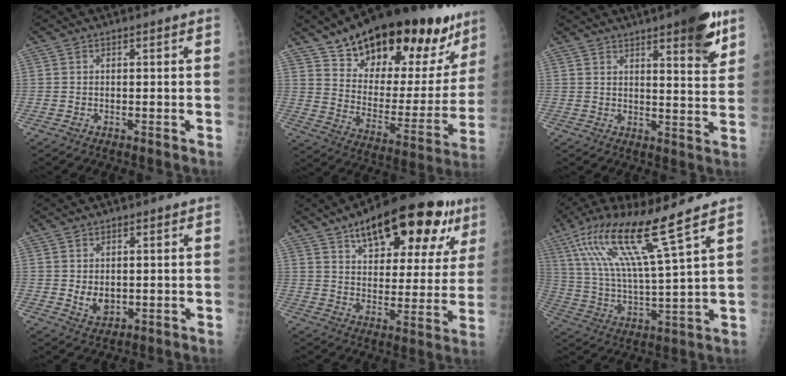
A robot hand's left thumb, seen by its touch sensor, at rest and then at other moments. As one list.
[{"total": 31.8, "force": [21.2, 13.1, 19.7], "torque": [-0.260, -0.067, 0.324]}, {"total": 12.2, "force": [7.2, 3.0, 9.4], "torque": [-0.100, -0.035, 0.093]}, {"total": 4.0, "force": [0.1, 3.1, 2.6], "torque": [-0.029, -0.008, 0.013]}, {"total": 25.0, "force": [13.9, 10.7, 17.8], "torque": [-0.221, -0.016, 0.205]}, {"total": 17.5, "force": [10.4, 0.7, 14.1], "torque": [-0.270, -0.041, 0.197]}]